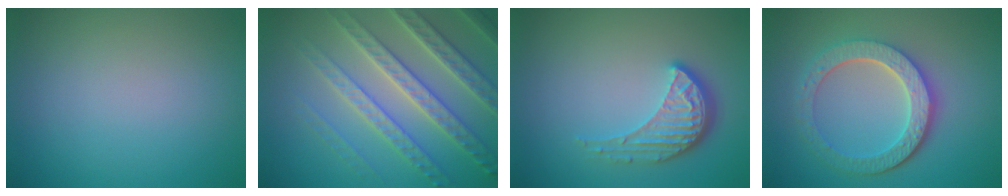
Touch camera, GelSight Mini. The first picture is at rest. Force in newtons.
{"total": 7.0, "press": 6.8, "slide": 1.7}
{"total": 4.3, "press": 3.3, "slide": 2.8}
{"total": 5.6, "press": 4.5, "slide": 3.4}